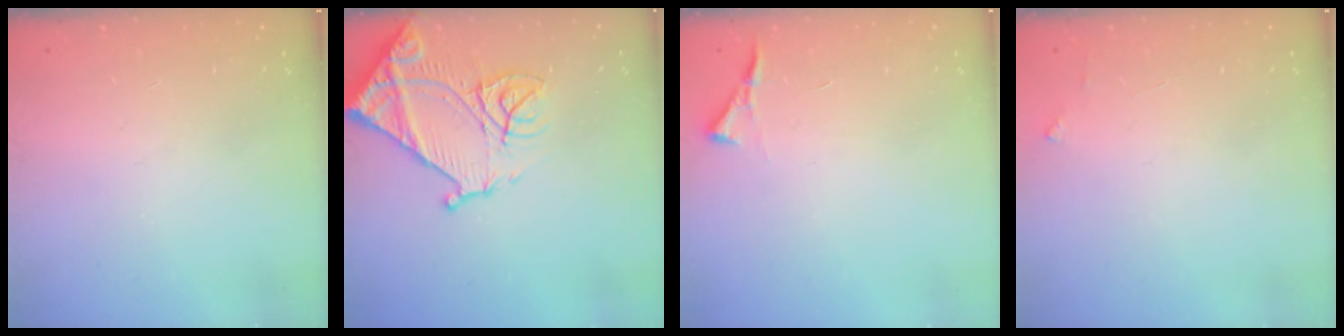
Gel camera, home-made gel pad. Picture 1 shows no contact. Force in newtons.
{"total": 17.7, "press": 17.6, "slide": 1.9}
{"total": 3.5, "press": 3.5, "slide": 0.5}
{"total": 2.6, "press": 2.6, "slide": 0.2}